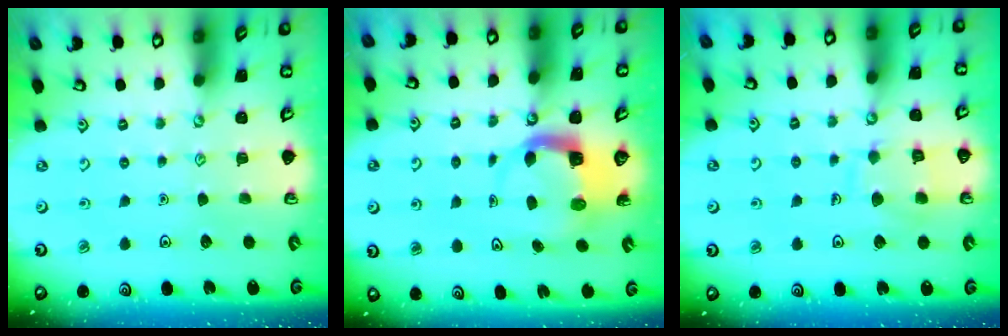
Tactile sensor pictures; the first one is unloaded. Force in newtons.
{"total": 4.8, "press": 4.8, "slide": 0.4}
{"total": 9.9, "press": 9.9, "slide": 0.7}